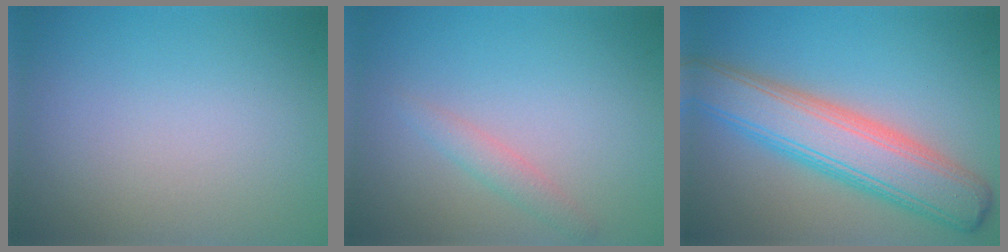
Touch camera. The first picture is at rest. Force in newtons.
{"total": 1.5, "press": 1.5, "slide": 0.2}
{"total": 7.8, "press": 7.8, "slide": 0.6}